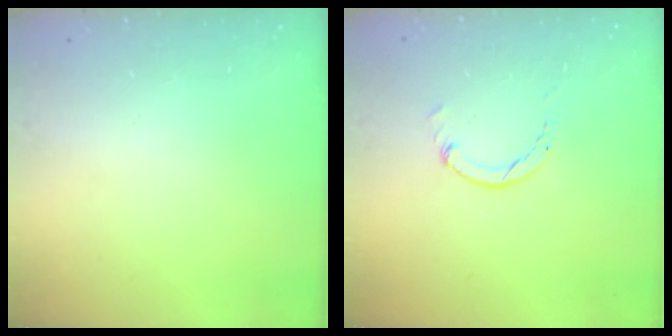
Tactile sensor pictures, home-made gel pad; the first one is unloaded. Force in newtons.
{"total": 1.3, "press": 1.2, "slide": 0.2}